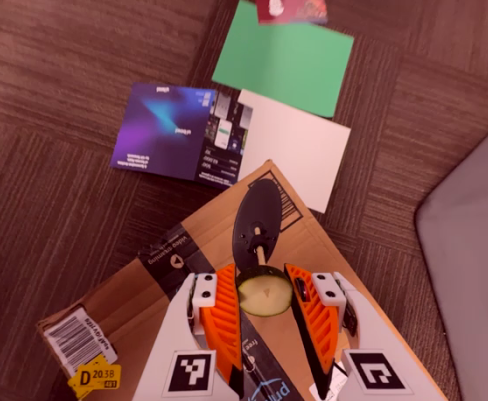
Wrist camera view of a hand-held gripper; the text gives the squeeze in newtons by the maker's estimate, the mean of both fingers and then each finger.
{"total": 9.7, "left": 9.7, "right": 9.7}